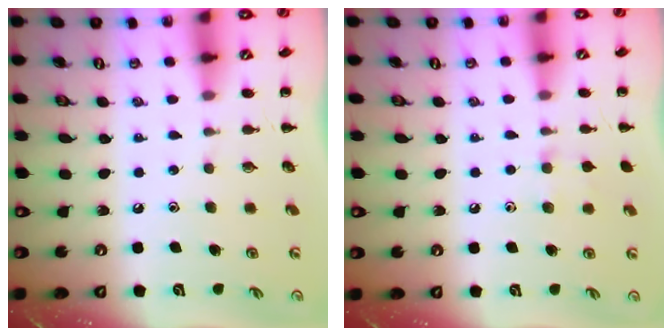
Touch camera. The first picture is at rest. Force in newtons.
{"total": 6.1, "press": 5.8, "slide": 1.9}